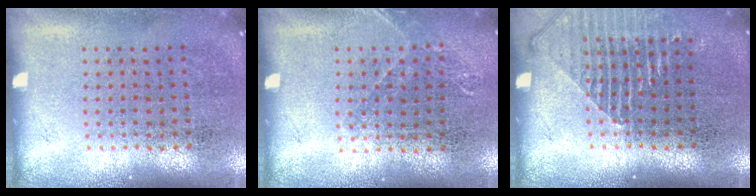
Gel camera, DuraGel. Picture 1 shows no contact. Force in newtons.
{"total": 0.8, "press": 0.8, "slide": 0.1}
{"total": 1.3, "press": 1.3, "slide": 0.1}